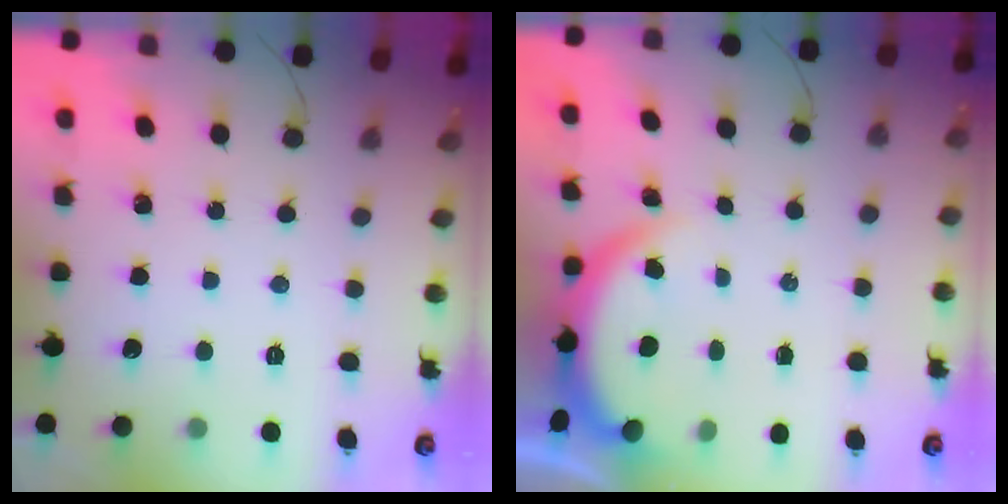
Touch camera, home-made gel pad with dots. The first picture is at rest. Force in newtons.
{"total": 3.9, "press": 3.8, "slide": 0.2}